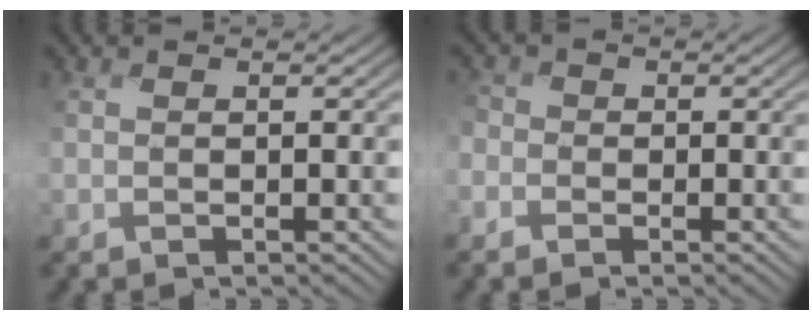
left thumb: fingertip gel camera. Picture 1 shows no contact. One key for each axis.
{"total": 2.7, "fx": -1.2, "fy": 2.3, "fz": 0.8, "tx": -0.029, "ty": 0.000, "tz": -0.034}